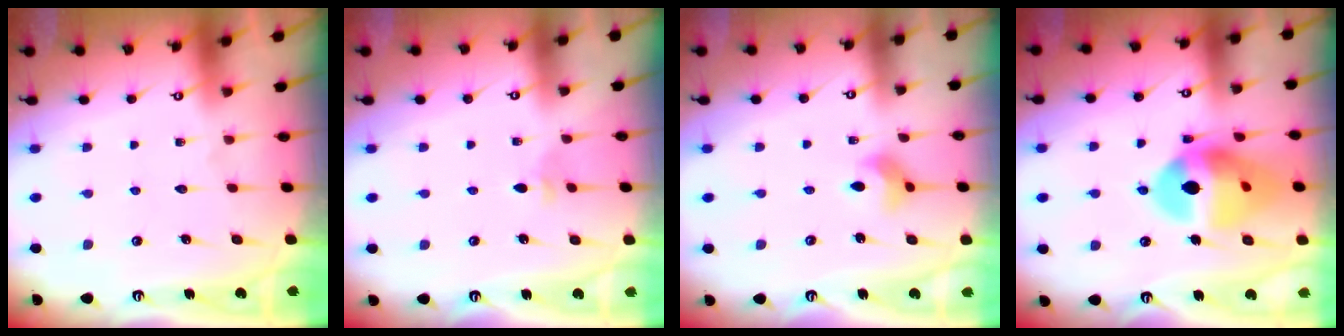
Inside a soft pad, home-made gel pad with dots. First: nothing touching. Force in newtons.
{"total": 2.3, "press": 2.2, "slide": 0.8}
{"total": 6.5, "press": 6.5, "slide": 0.5}
{"total": 17.7, "press": 17.6, "slide": 1.8}